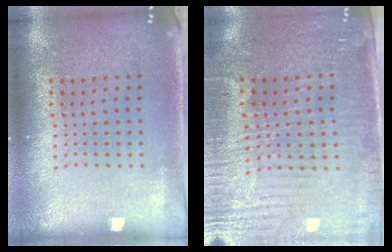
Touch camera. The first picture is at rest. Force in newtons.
{"total": 3.7, "press": 3.5, "slide": 1.4}